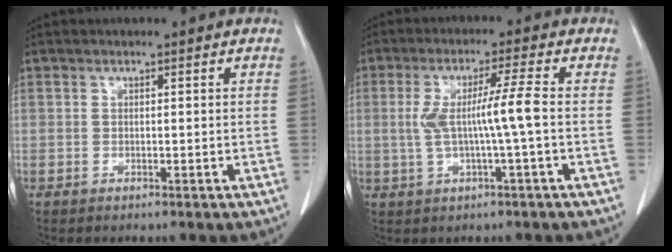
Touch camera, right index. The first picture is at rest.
{"total": 7.0, "force": [-0.3, -0.5, 7.0], "torque": [-0.136, 0.008, -0.003]}